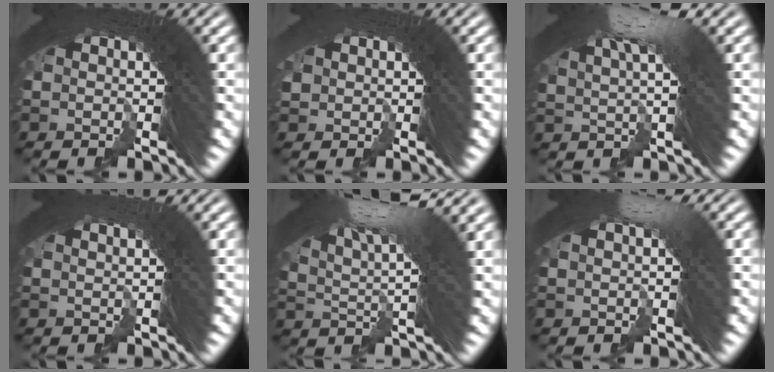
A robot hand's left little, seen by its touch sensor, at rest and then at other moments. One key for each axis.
{"total": 0.6, "fx": -0.1, "fy": 0.6, "fz": 0.0, "tx": 0.009, "ty": -0.001, "tz": 0.004}
{"total": 4.8, "fx": 2.7, "fy": 0.3, "fz": 4.0, "tx": -0.051, "ty": 0.019, "tz": 0.040}
{"total": 2.6, "fx": 1.9, "fy": -1.7, "fz": 0.7, "tx": 0.007, "ty": 0.012, "tz": 0.036}
{"total": 8.7, "fx": 4.2, "fy": 2.4, "fz": 7.2, "tx": -0.104, "ty": 0.017, "tz": 0.064}
{"total": 1.9, "fx": 1.2, "fy": -1.1, "fz": 0.9, "tx": 0.006, "ty": 0.019, "tz": 0.017}